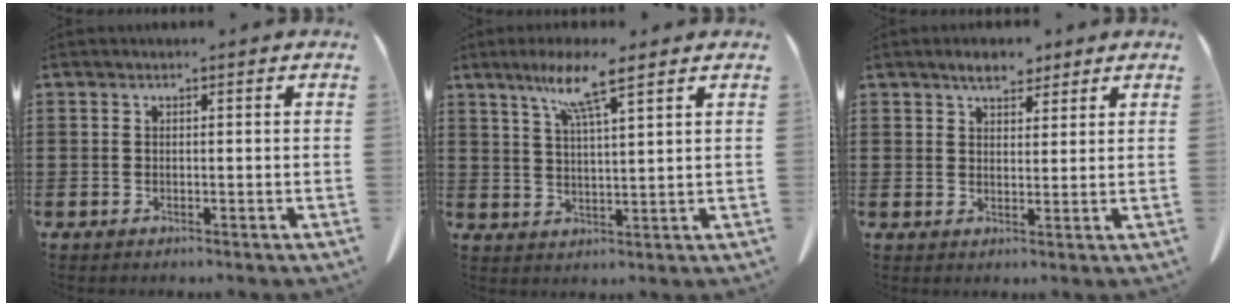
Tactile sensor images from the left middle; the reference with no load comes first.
{"total": 7.5, "force": [5.1, 0.2, 5.5], "torque": [-0.120, -0.003, 0.085]}
{"total": 3.9, "force": [3.3, 1.5, 1.4], "torque": [-0.034, 0.002, 0.062]}